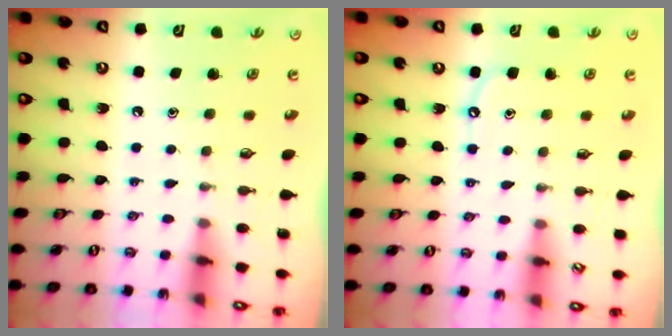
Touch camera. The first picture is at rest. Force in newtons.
{"total": 5.2, "press": 5.1, "slide": 0.5}